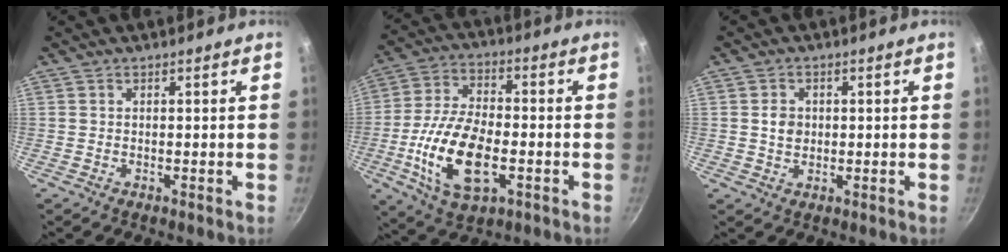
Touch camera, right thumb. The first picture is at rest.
{"total": 16.6, "force": [-4.4, 8.4, 13.7], "torque": [-0.261, 0.017, -0.082]}
{"total": 3.4, "force": [0.3, 2.7, 1.9], "torque": [-0.020, 0.004, 0.004]}